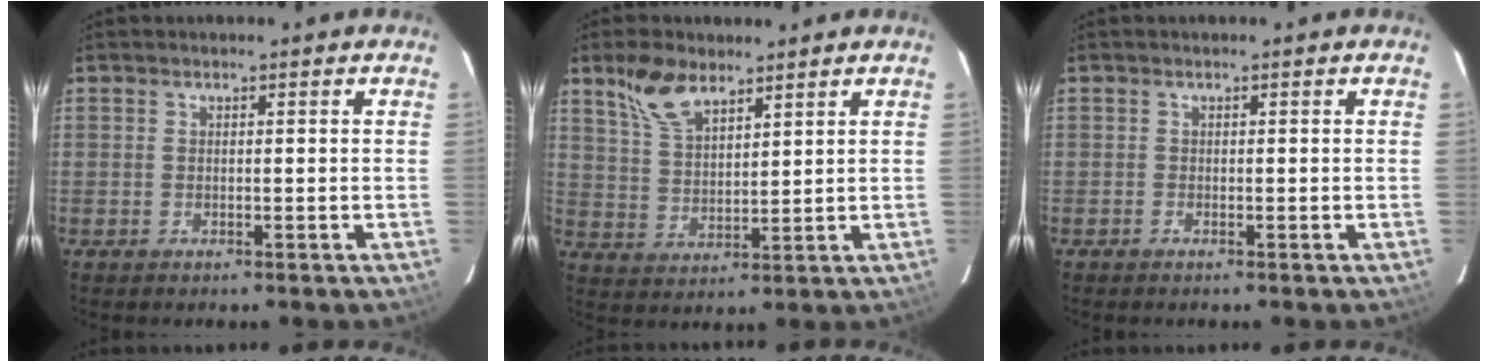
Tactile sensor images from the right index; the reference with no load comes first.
{"total": 8.6, "force": [5.9, 4.0, 4.7], "torque": [-0.092, 0.016, 0.121]}
{"total": 0.0}